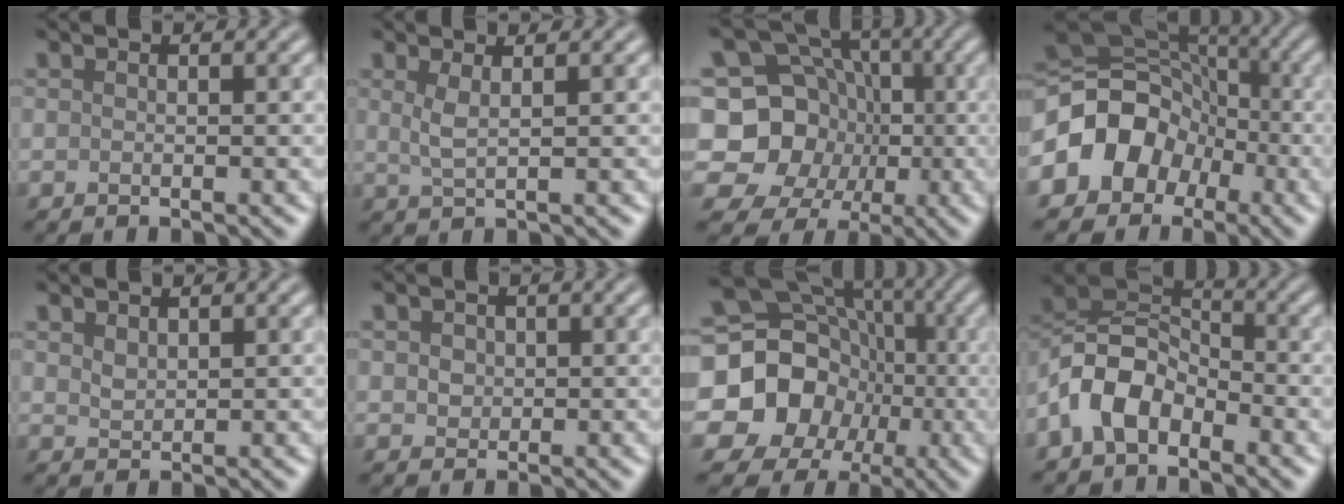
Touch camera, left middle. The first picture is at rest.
{"total": 1.5, "force": [0.7, 0.2, 1.3], "torque": [-0.035, 0.000, 0.017]}
{"total": 14.3, "force": [-0.8, 13.0, 5.7], "torque": [-0.112, 0.038, -0.041]}
{"total": 9.7, "force": [-2.9, 8.1, 4.6], "torque": [-0.094, 0.006, -0.078]}
{"total": 1.1, "force": [0.8, 0.6, 0.4], "torque": [-0.010, 0.001, 0.019]}
{"total": 1.9, "force": [0.6, 1.6, 0.8], "torque": [-0.006, 0.016, -0.001]}
{"total": 20.4, "force": [-3.1, 18.7, 7.7], "torque": [-0.172, -0.008, -0.092]}
{"total": 6.9, "force": [-3.3, 4.3, 4.3], "torque": [-0.091, 0.011, -0.078]}